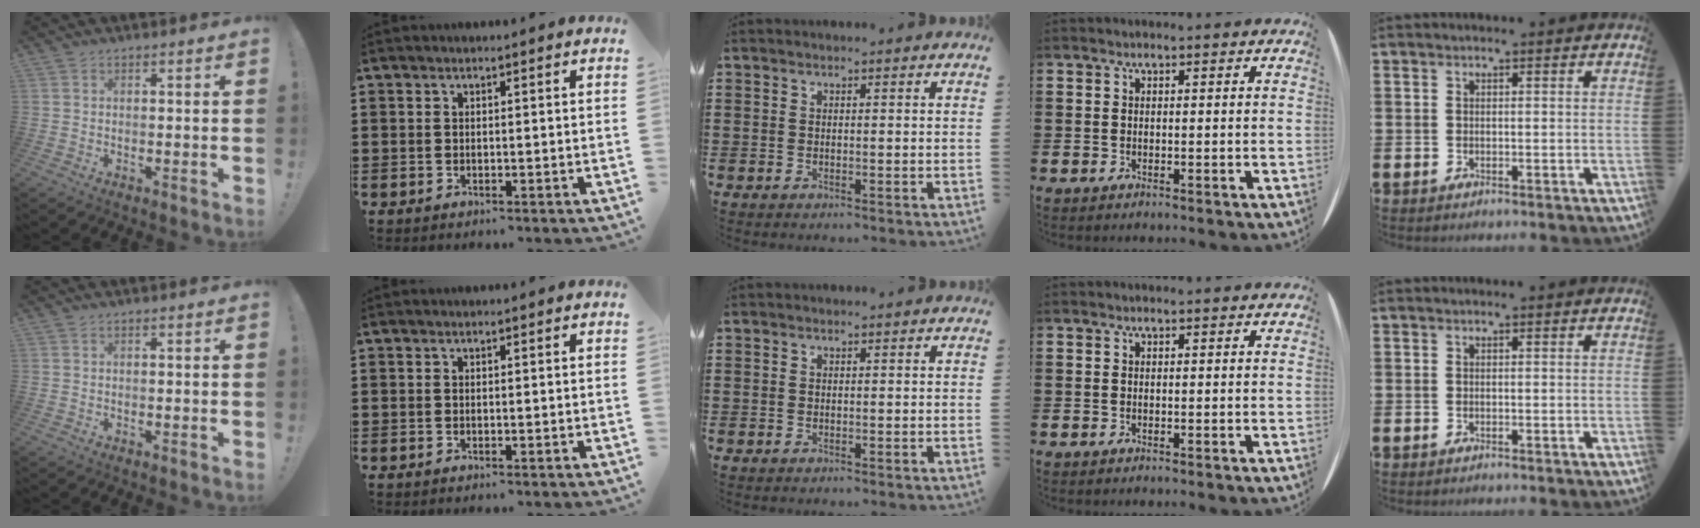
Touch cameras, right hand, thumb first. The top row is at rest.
{}